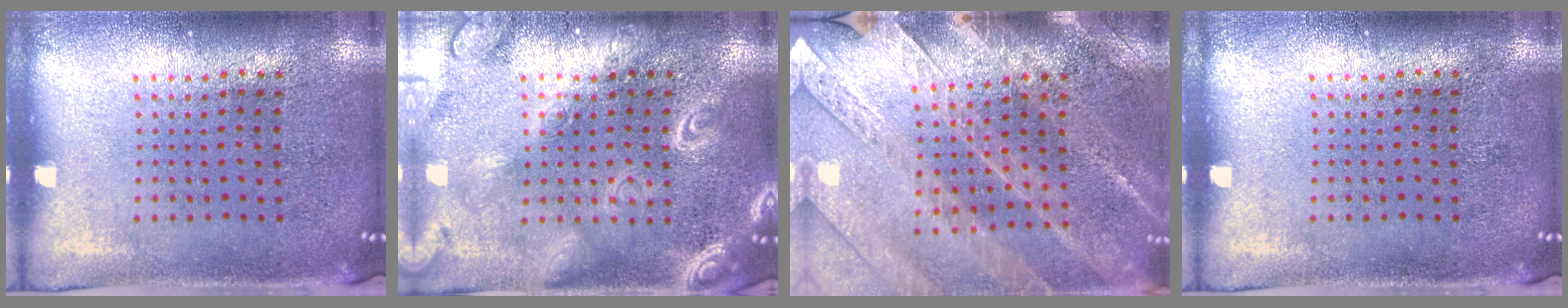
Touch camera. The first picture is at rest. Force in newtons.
{"total": 3.0, "press": 3.0, "slide": 0.3}
{"total": 2.9, "press": 2.8, "slide": 0.4}
{"total": 0.0}